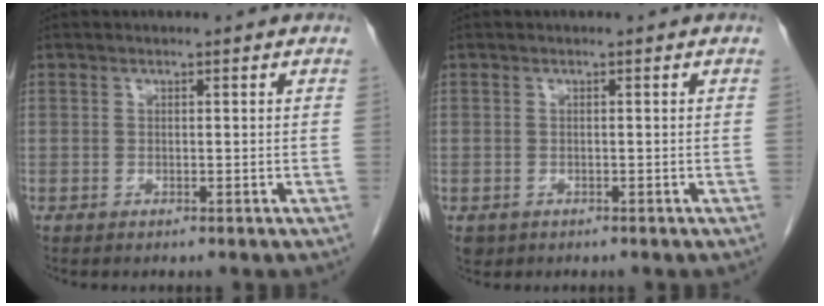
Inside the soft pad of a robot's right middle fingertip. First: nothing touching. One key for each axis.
{"total": 1.5, "fx": -0.7, "fy": 1.2, "fz": 0.5, "tx": -0.014, "ty": 0.000, "tz": -0.005}